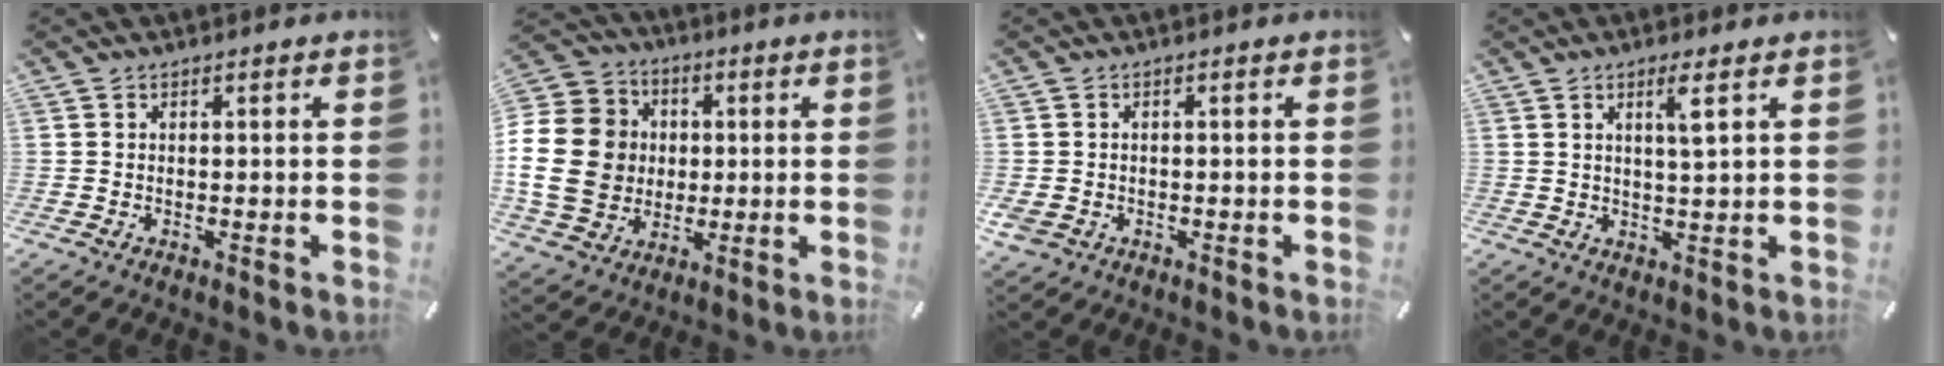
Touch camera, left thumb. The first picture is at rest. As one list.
[{"total": 18.8, "force": [-1.0, 16.4, 9.2], "torque": [-0.186, 0.013, -0.019]}, {"total": 2.6, "force": [-0.9, 2.1, 1.1], "torque": [-0.033, -0.001, -0.021]}, {"total": 4.3, "force": [1.9, 0.1, 3.9], "torque": [-0.073, -0.004, 0.027]}]